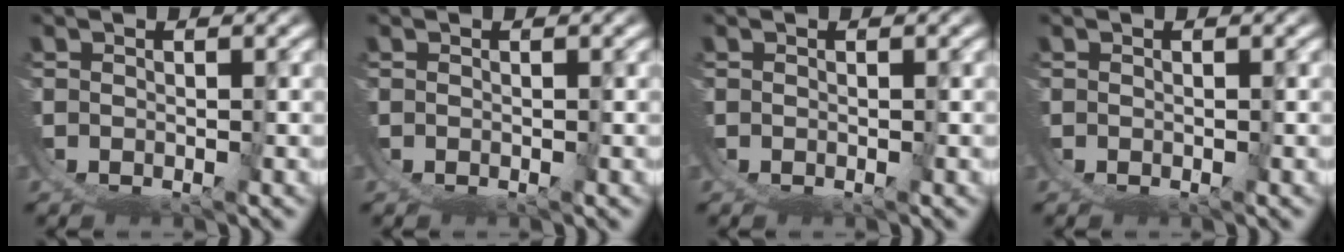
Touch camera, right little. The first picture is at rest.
{"total": 0.0}
{"total": 0.0}
{"total": 0.0}